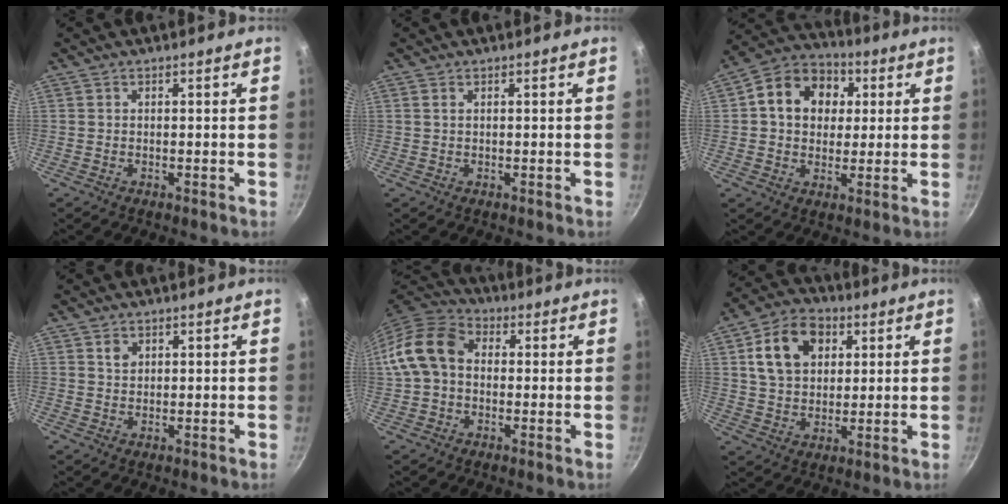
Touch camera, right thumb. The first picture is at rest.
{"total": 0.7, "force": [0.3, 0.3, 0.5], "torque": [-0.010, 0.001, 0.006]}
{"total": 13.8, "force": [3.1, 11.0, 7.7], "torque": [-0.102, 0.016, 0.033]}
{"total": 2.0, "force": [0.9, 1.5, 1.0], "torque": [-0.009, -0.001, 0.014]}
{"total": 11.7, "force": [0.6, 8.8, 7.7], "torque": [-0.122, 0.031, -0.007]}
{"total": 13.3, "force": [4.1, 9.6, 8.1], "torque": [-0.120, 0.003, 0.063]}